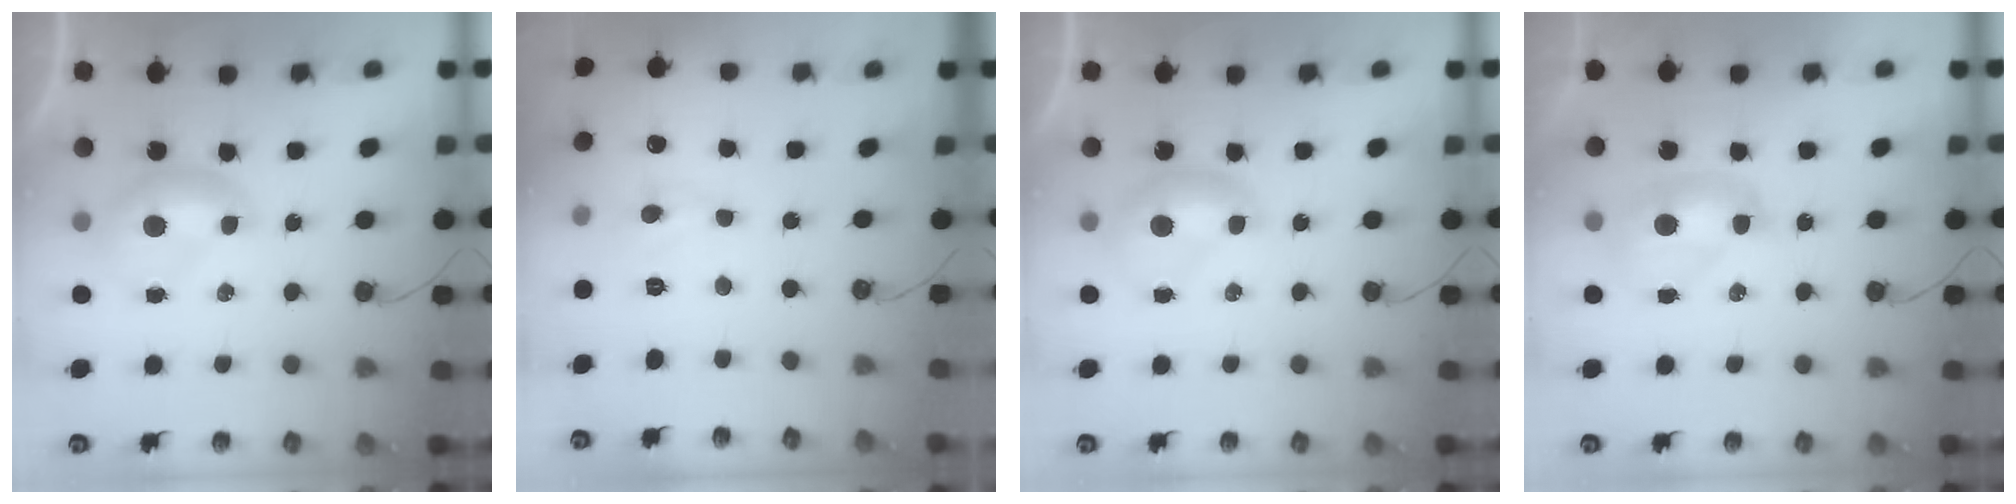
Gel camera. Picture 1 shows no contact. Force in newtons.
{"total": 2.5, "press": 2.4, "slide": 0.8}
{"total": 0.0}
{"total": 2.0, "press": 2.0, "slide": 0.2}